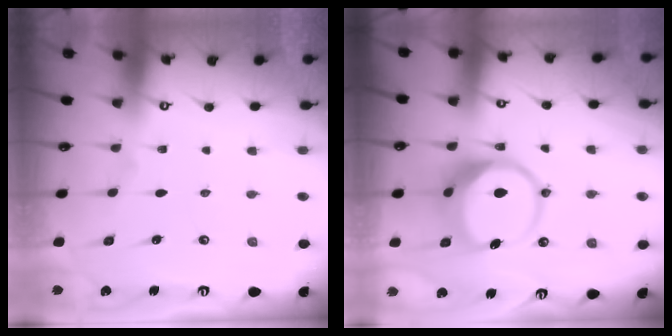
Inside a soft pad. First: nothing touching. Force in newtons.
{"total": 11.0, "press": 10.9, "slide": 1.3}